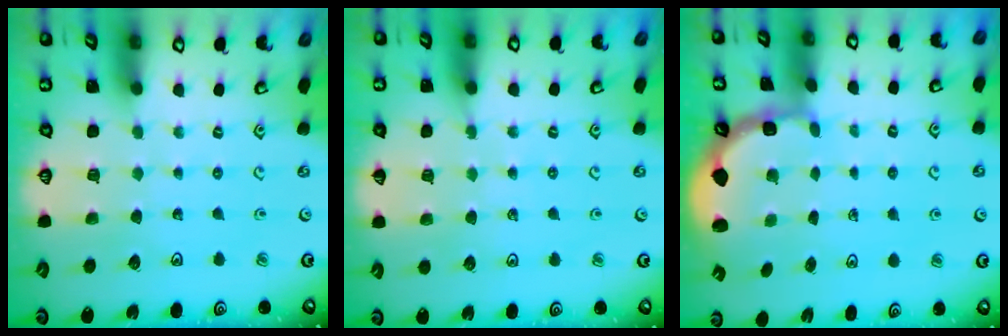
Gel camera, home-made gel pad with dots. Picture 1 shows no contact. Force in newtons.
{"total": 5.1, "press": 4.9, "slide": 1.6}
{"total": 2.4, "press": 2.0, "slide": 1.3}